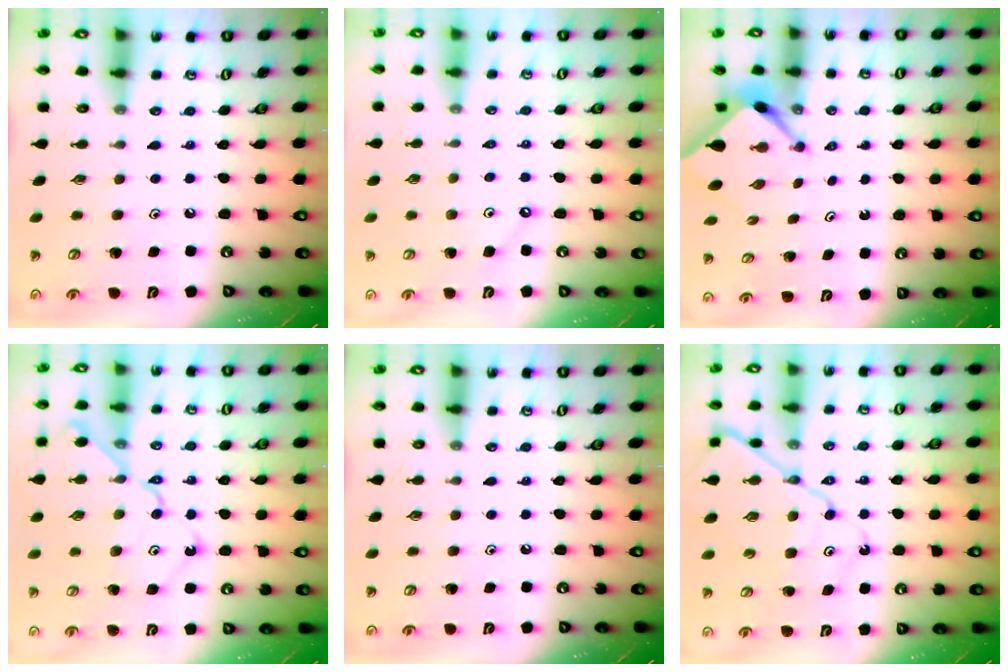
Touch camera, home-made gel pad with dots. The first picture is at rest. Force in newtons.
{"total": 2.4, "press": 2.3, "slide": 0.4}
{"total": 2.7, "press": 2.7, "slide": 0.3}
{"total": 14.0, "press": 13.9, "slide": 1.5}
{"total": 0.0}
{"total": 12.4, "press": 12.3, "slide": 1.3}